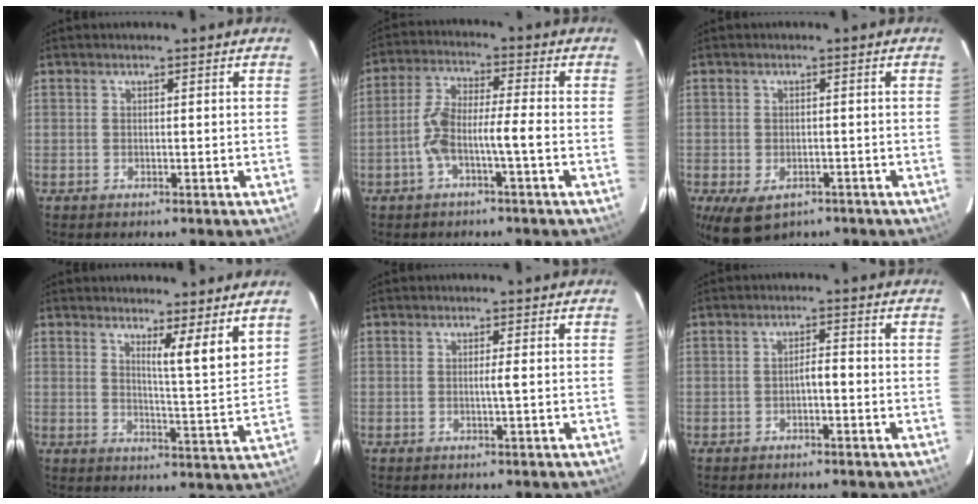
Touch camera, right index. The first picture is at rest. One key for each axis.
{"total": 7.1, "fx": -2.4, "fy": 0.6, "fz": 6.7, "tx": -0.136, "ty": 0.023, "tz": -0.047}
{"total": 7.4, "fx": -4.5, "fy": 4.4, "fz": 3.8, "tx": -0.074, "ty": -0.011, "tz": -0.062}
{"total": 6.3, "fx": 4.7, "fy": -0.1, "fz": 4.2, "tx": -0.061, "ty": -0.027, "tz": 0.066}
{"total": 1.0, "fx": -0.1, "fy": -0.3, "fz": 1.0, "tx": -0.016, "ty": -0.001, "tz": -0.004}
{"total": 2.0, "fx": -0.8, "fy": 0.5, "fz": 1.8, "tx": -0.026, "ty": 0.004, "tz": -0.014}